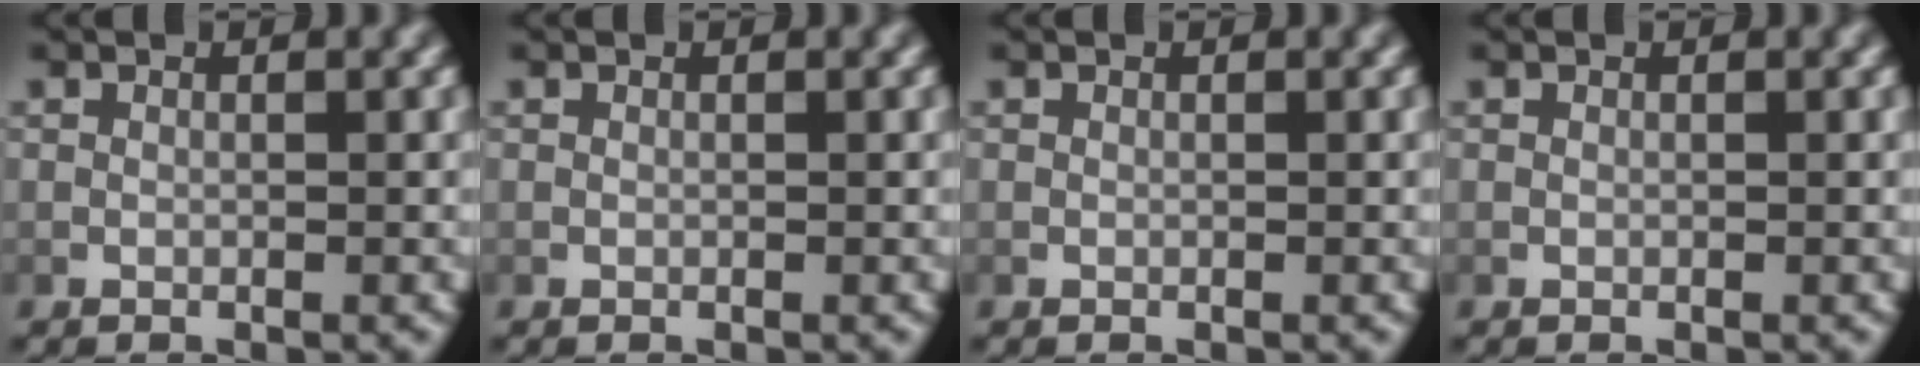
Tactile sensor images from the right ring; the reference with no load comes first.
{"total": 0.0}
{"total": 0.0}
{"total": 0.0}